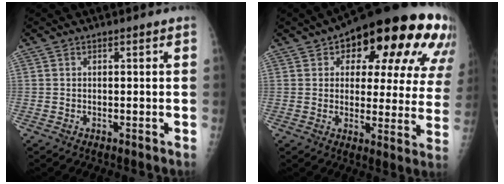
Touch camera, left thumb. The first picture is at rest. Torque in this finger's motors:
{"motor_torque": [0.62, 0.81, 1.85, -0.92, 0.13]}